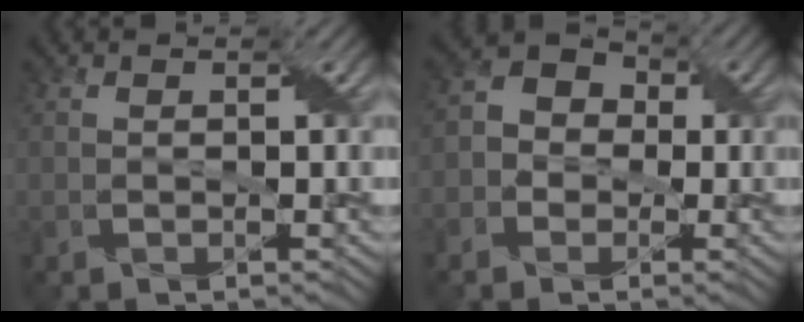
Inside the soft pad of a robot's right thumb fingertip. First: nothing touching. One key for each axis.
{"total": 4.6, "fx": -1.0, "fy": 4.0, "fz": 1.9, "tx": -0.039, "ty": 0.008, "tz": -0.029}